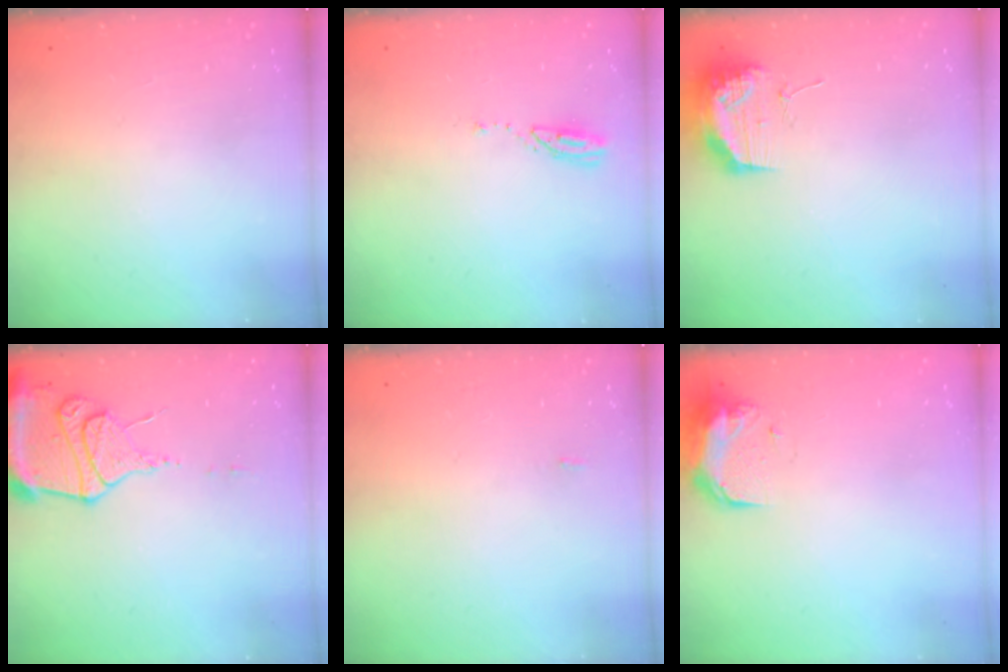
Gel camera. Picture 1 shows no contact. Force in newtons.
{"total": 3.7, "press": 3.7, "slide": 0.3}
{"total": 17.0, "press": 13.3, "slide": 10.6}
{"total": 14.1, "press": 14.1, "slide": 1.3}
{"total": 12.5, "press": 4.6, "slide": 11.7}
{"total": 9.1, "press": 9.0, "slide": 1.5}